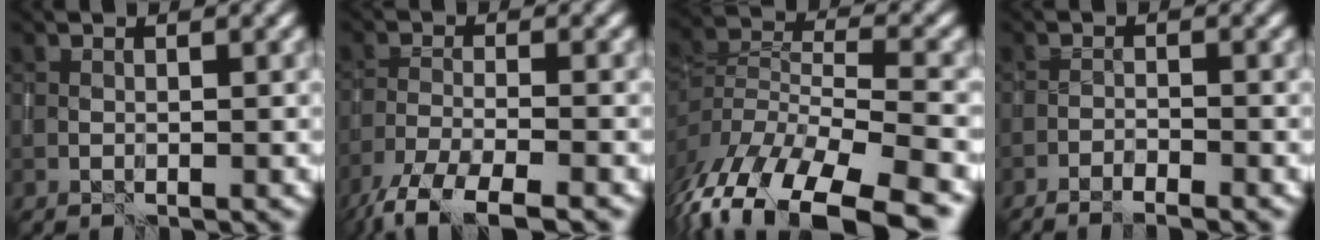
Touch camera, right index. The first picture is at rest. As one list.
[{"total": 6.5, "force": [-5.1, 1.6, 3.8], "torque": [-0.068, -0.008, -0.096]}, {"total": 13.0, "force": [-7.9, 5.0, 9.0], "torque": [-0.183, -0.004, -0.127]}, {"total": 2.6, "force": [-2.2, 0.3, 1.2], "torque": [-0.027, 0.002, -0.039]}]